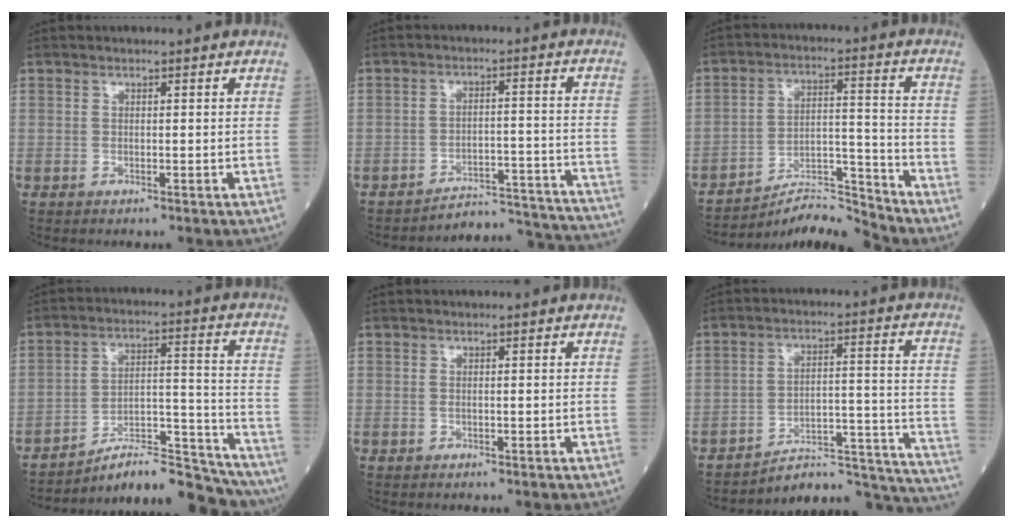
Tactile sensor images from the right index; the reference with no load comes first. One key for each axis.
{"total": 15.1, "fx": -15.1, "fy": 0.1, "fz": 0.3, "tx": 0.026, "ty": 0.033, "tz": -0.192}
{"total": 8.9, "fx": -8.8, "fy": -1.3, "fz": 0.7, "tx": -0.010, "ty": 0.037, "tz": -0.152}
{"total": 14.2, "fx": -13.7, "fy": 0.8, "fz": 3.7, "tx": -0.045, "ty": 0.043, "tz": -0.214}
{"total": 0.0}
{"total": 17.3, "fx": -17.1, "fy": 1.3, "fz": 2.5, "tx": 0.011, "ty": 0.056, "tz": -0.230}